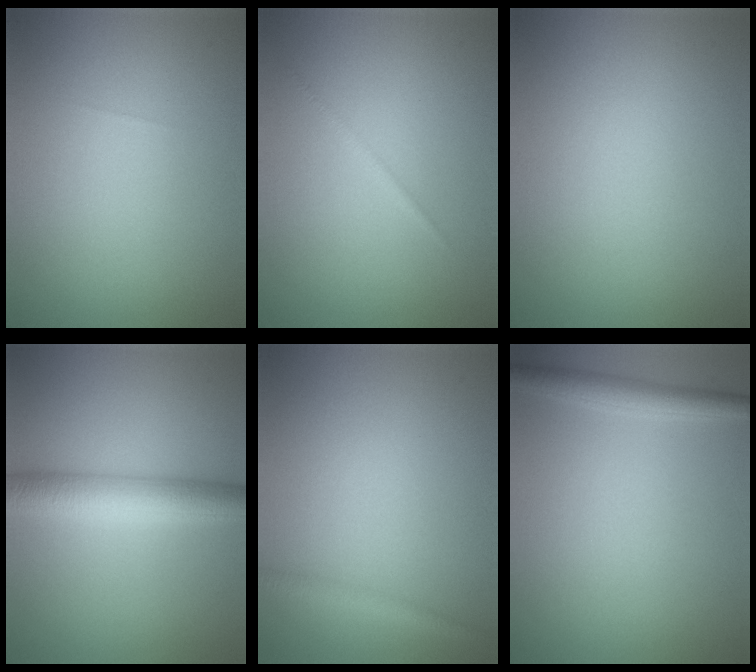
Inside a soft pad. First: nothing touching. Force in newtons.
{"total": 0.6, "press": 0.6, "slide": 0.1}
{"total": 0.0}
{"total": 4.9, "press": 4.9, "slide": 0.2}
{"total": 1.4, "press": 1.4, "slide": 0.0}
{"total": 2.3, "press": 2.3, "slide": 0.1}